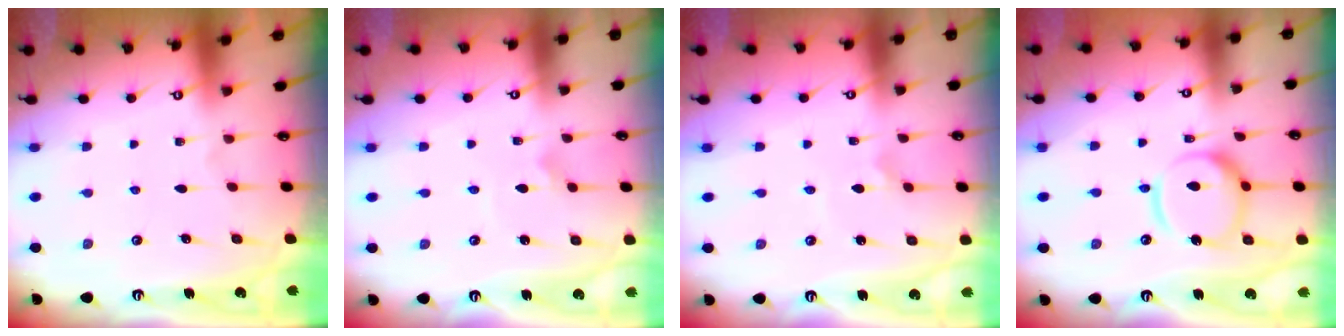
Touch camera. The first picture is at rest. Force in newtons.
{"total": 1.5, "press": 1.5, "slide": 0.0}
{"total": 2.3, "press": 2.3, "slide": 0.1}
{"total": 13.5, "press": 13.5, "slide": 1.3}